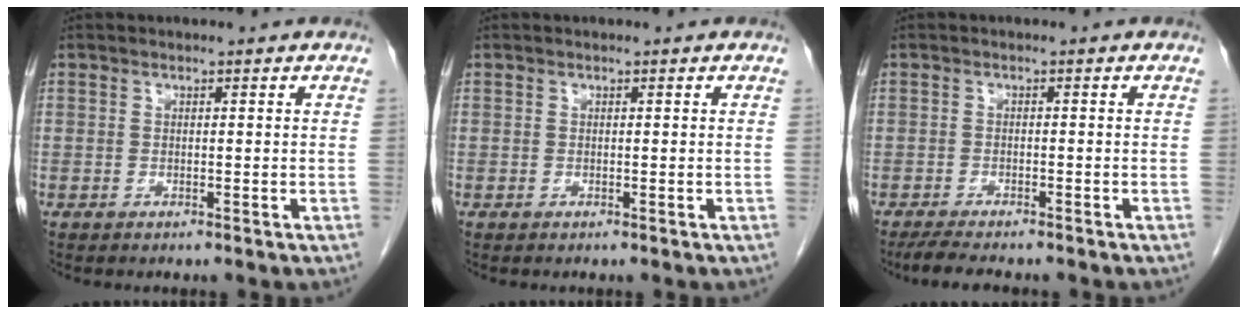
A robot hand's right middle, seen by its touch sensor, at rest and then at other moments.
{"total": 0.0}
{"total": 4.7, "force": [-4.0, 0.6, 2.3], "torque": [-0.042, -0.013, -0.064]}